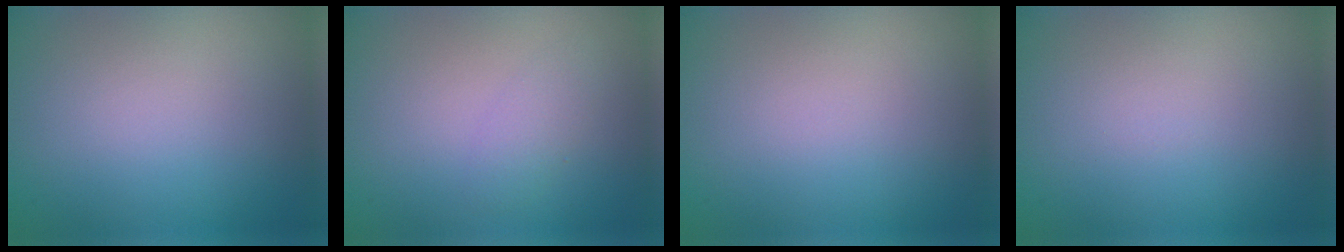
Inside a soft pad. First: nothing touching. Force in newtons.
{"total": 1.5, "press": 1.5, "slide": 0.1}
{"total": 0.0}
{"total": 0.0}